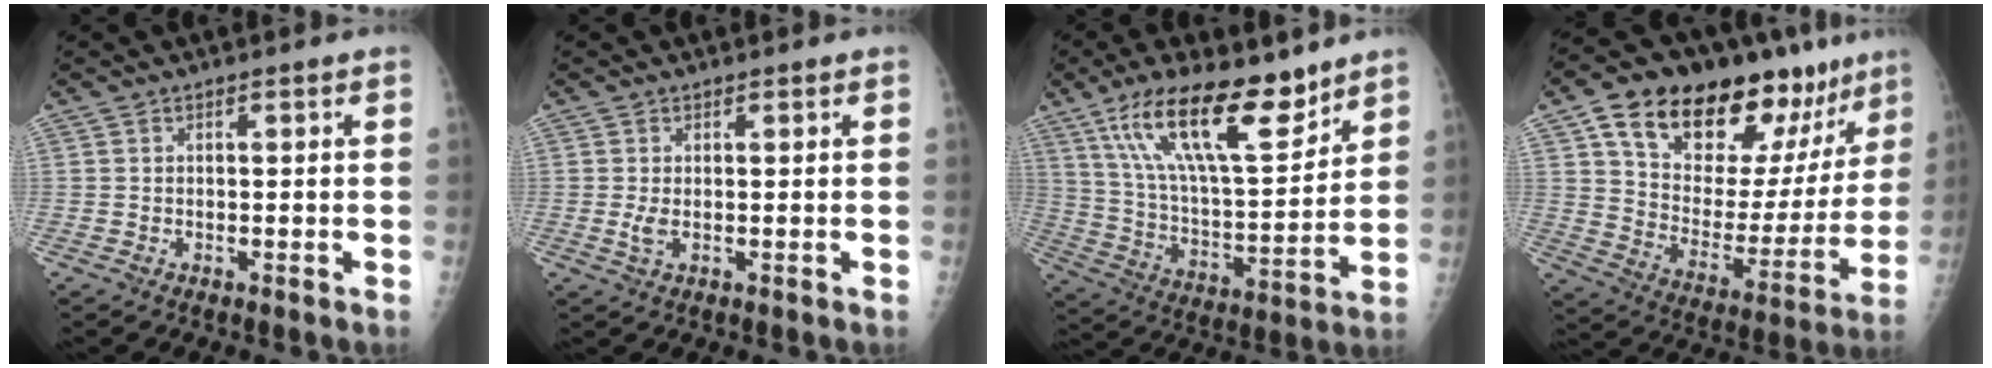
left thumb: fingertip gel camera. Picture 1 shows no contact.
{"total": 1.8, "force": [0.1, 0.9, 1.5], "torque": [-0.038, -0.006, 0.004]}
{"total": 20.3, "force": [13.1, 6.7, 14.0], "torque": [-0.217, -0.064, 0.240]}
{"total": 27.8, "force": [17.6, 13.1, 17.1], "torque": [-0.217, -0.044, 0.279]}